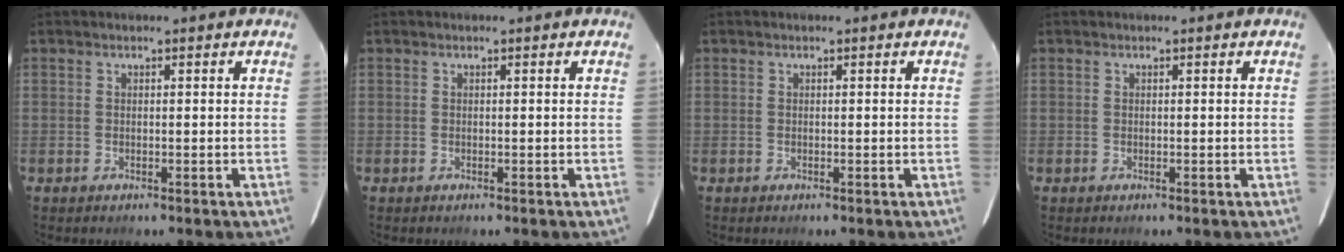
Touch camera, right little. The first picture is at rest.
{"total": 0.0}
{"total": 0.0}
{"total": 0.0}